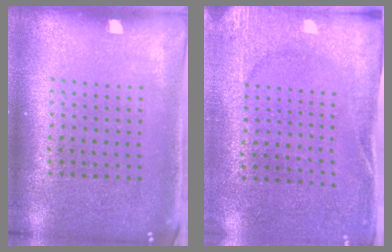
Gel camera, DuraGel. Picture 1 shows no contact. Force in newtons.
{"total": 2.6, "press": 2.4, "slide": 1.0}